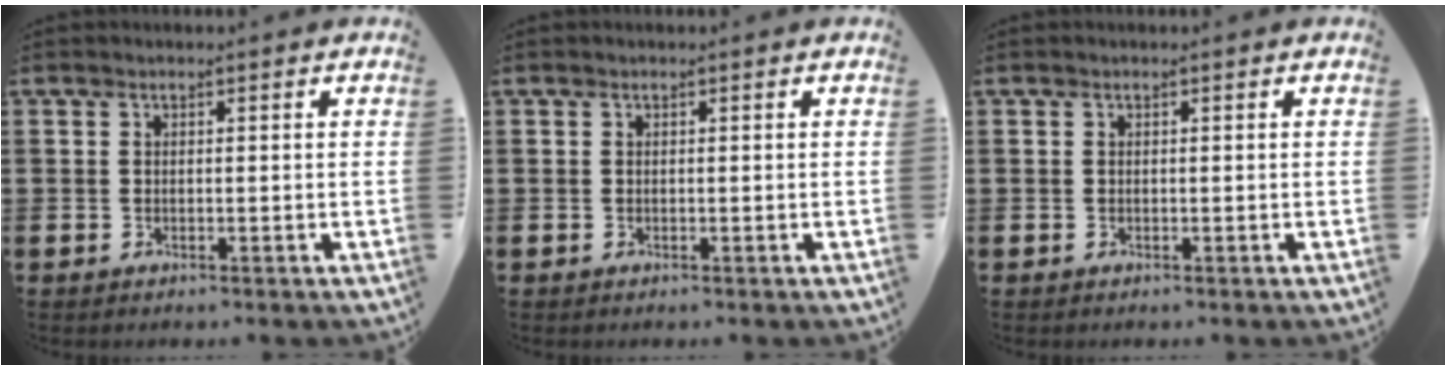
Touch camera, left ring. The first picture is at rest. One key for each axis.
{"total": 0.0}
{"total": 0.0}